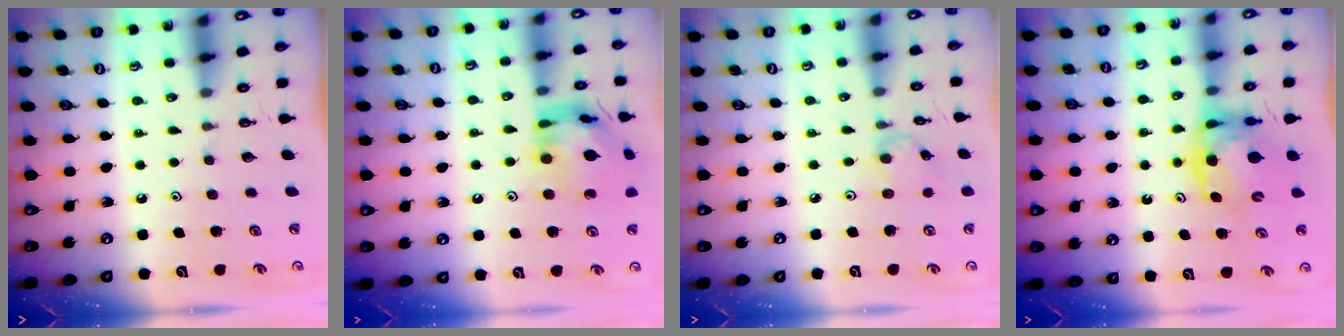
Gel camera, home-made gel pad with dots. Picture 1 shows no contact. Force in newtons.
{"total": 16.0, "press": 15.9, "slide": 1.4}
{"total": 2.1, "press": 2.1, "slide": 0.4}
{"total": 7.9, "press": 7.8, "slide": 1.1}